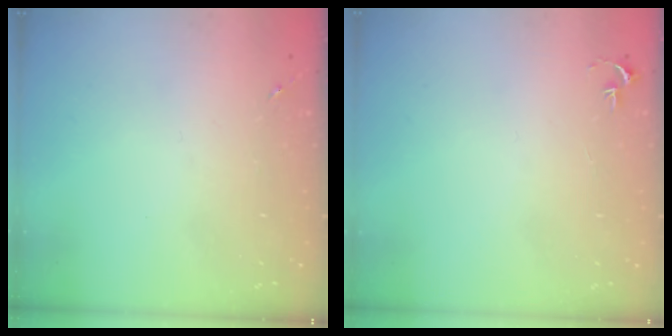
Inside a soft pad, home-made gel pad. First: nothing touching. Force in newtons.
{"total": 2.7, "press": 2.7, "slide": 0.3}